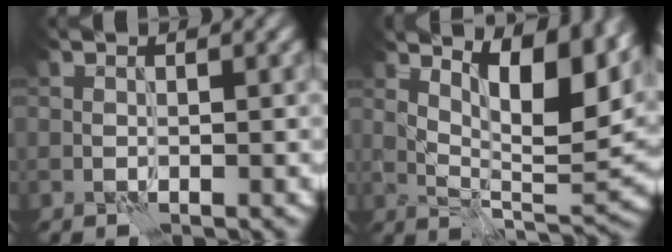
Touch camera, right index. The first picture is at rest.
{"total": 10.0, "force": [4.9, 3.1, 8.1], "torque": [-0.130, 0.000, 0.088]}